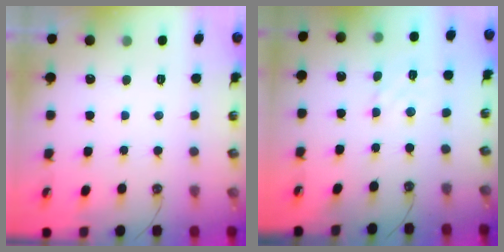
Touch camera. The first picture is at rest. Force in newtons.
{"total": 2.9, "press": 2.9, "slide": 0.5}